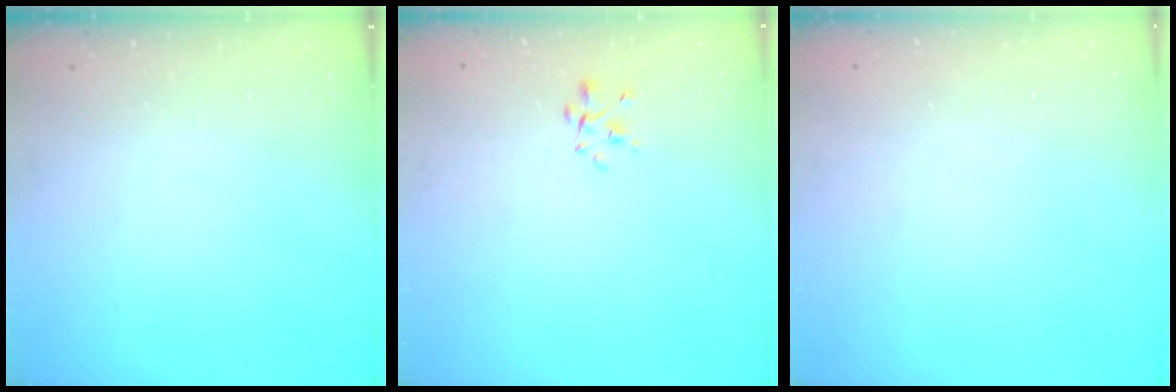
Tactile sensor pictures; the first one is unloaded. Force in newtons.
{"total": 2.2, "press": 2.1, "slide": 0.7}
{"total": 1.9, "press": 1.9, "slide": 0.2}